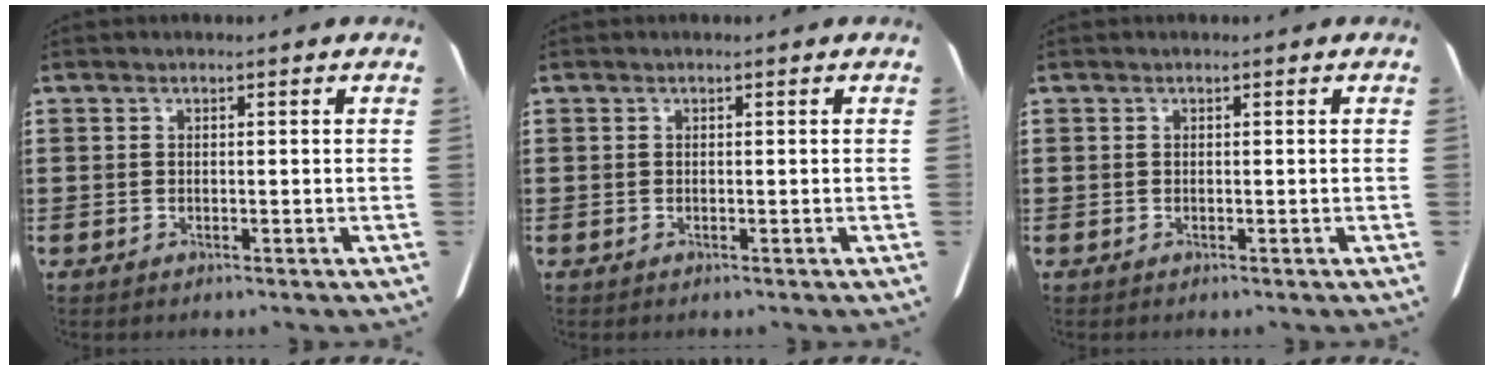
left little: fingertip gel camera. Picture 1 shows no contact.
{"total": 0.0}
{"total": 0.0}